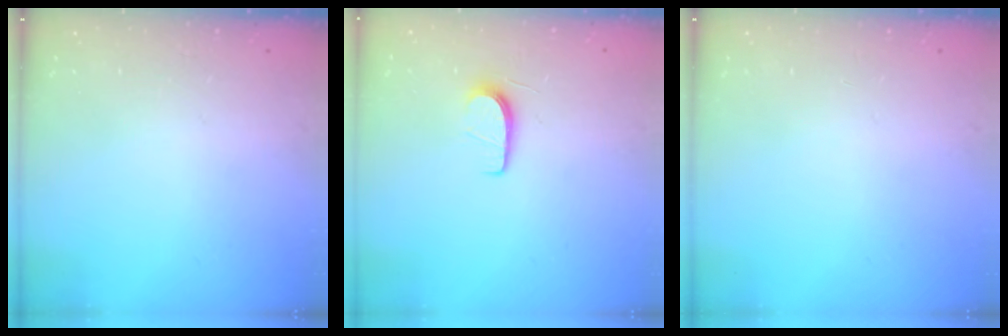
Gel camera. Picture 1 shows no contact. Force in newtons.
{"total": 5.6, "press": 5.6, "slide": 0.7}
{"total": 0.0}